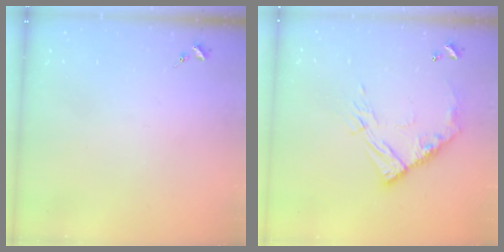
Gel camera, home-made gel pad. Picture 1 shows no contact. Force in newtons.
{"total": 12.9, "press": 12.9, "slide": 1.3}